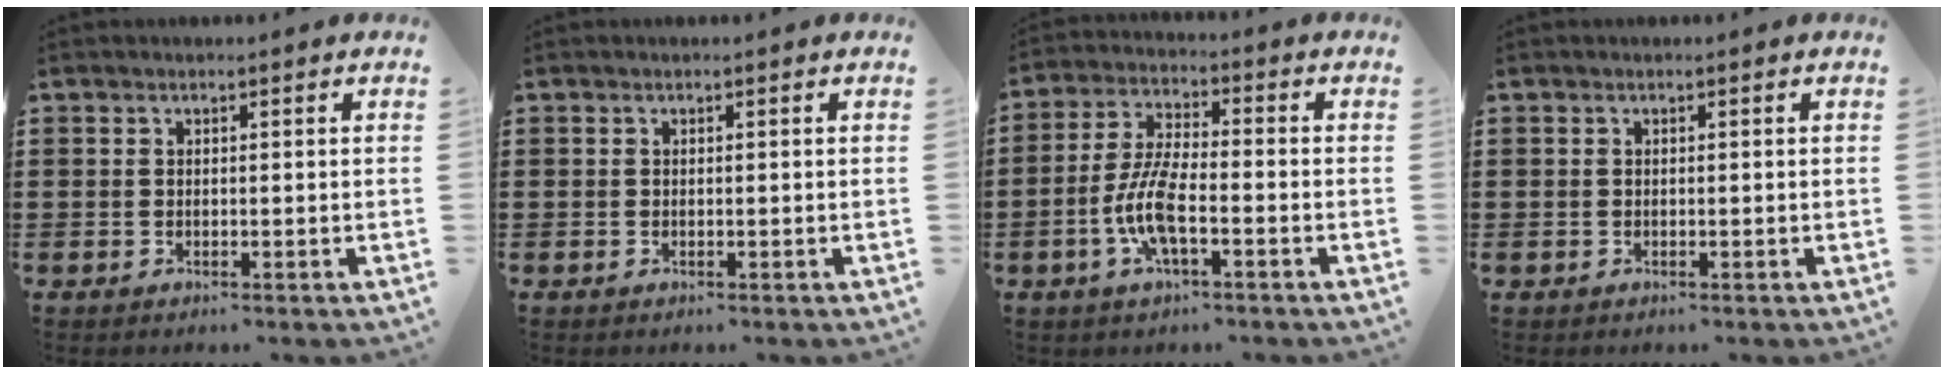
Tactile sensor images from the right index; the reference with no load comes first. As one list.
[{"total": 0.0}, {"total": 7.9, "force": [-2.7, 2.3, 7.0], "torque": [-0.164, -0.013, -0.058]}, {"total": 0.0}]